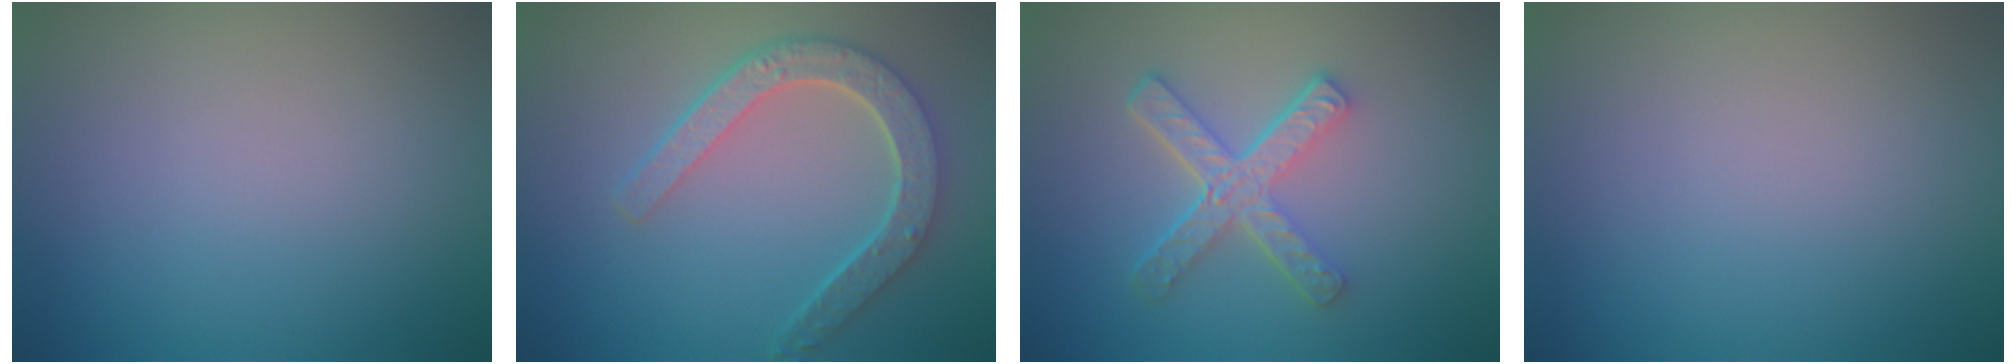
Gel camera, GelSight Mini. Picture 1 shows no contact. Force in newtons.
{"total": 5.1, "press": 4.0, "slide": 3.2}
{"total": 4.8, "press": 3.3, "slide": 3.4}
{"total": 0.0}